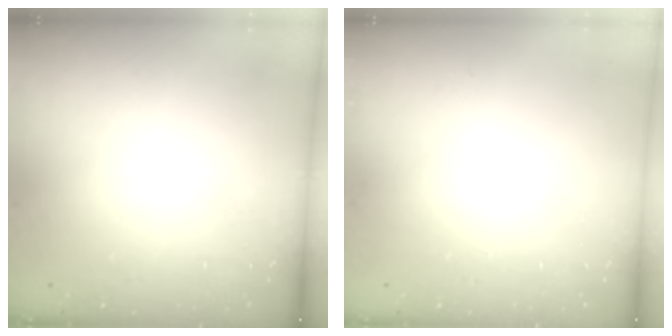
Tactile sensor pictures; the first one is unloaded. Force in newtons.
{"total": 0.0}